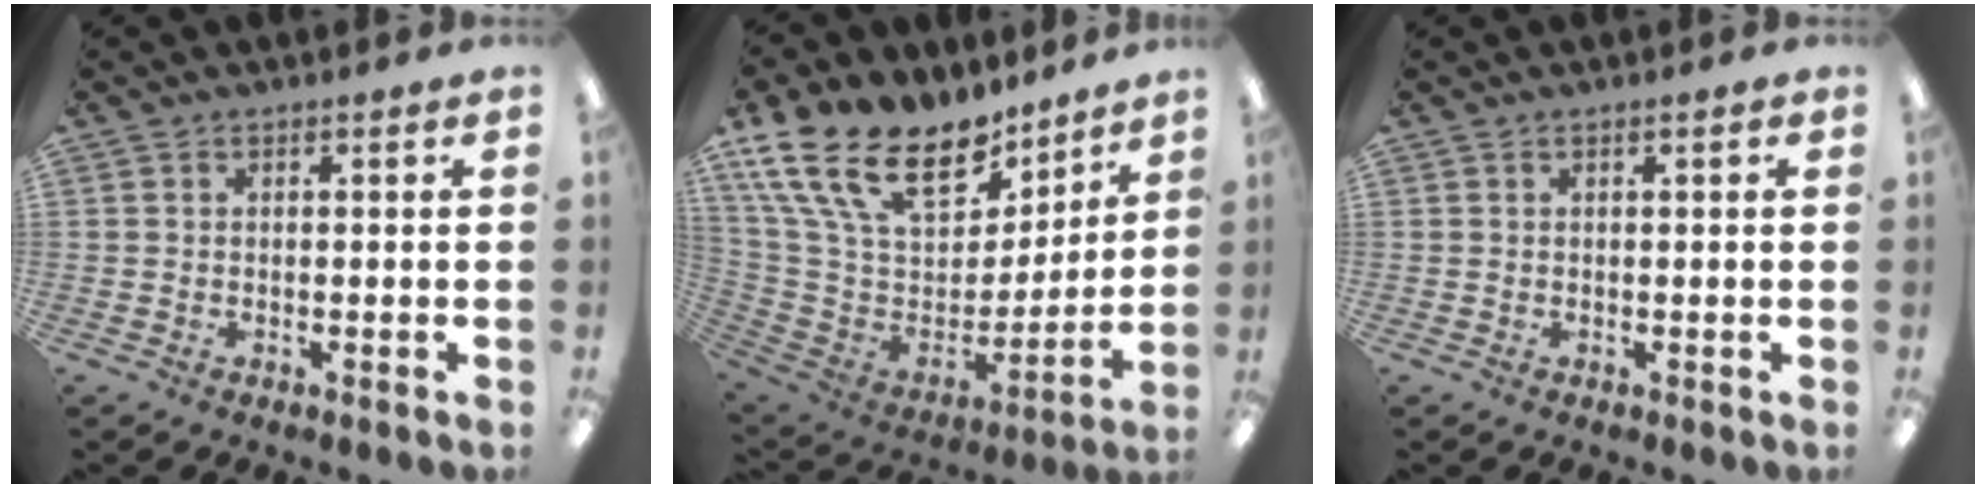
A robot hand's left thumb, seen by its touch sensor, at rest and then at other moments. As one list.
[{"total": 22.2, "force": [15.0, 11.1, 12.0], "torque": [-0.249, -0.097, 0.275]}, {"total": 1.1, "force": [0.4, 0.2, 0.9], "torque": [-0.020, 0.002, 0.007]}]